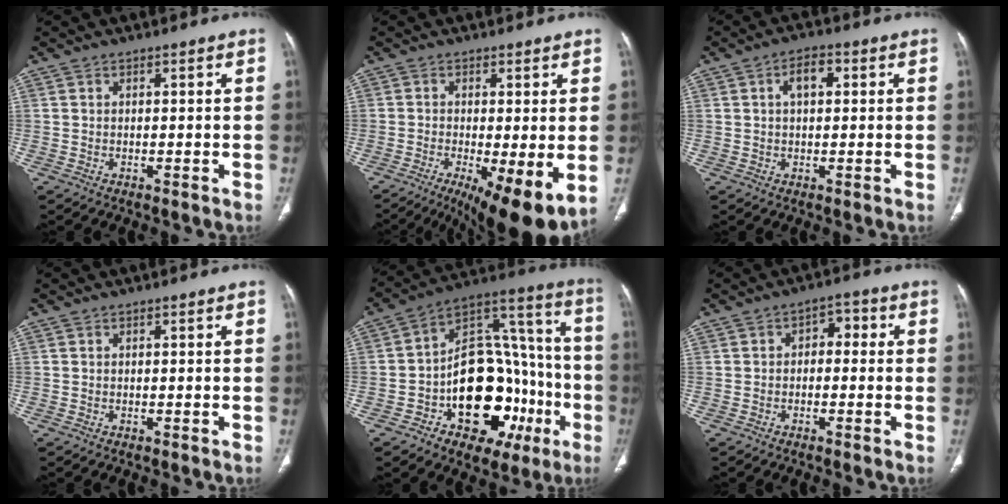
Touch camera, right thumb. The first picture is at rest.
{"total": 12.4, "force": [-3.7, 3.4, 11.3], "torque": [-0.169, -0.022, -0.050]}
{"total": 4.6, "force": [1.2, 2.5, 3.7], "torque": [-0.058, 0.009, 0.017]}
{"total": 0.0}
{"total": 28.0, "force": [-8.1, 17.0, 20.7], "torque": [-0.258, 0.068, -0.103]}
{"total": 3.8, "force": [0.1, 2.6, 2.8], "torque": [-0.018, 0.017, -0.010]}